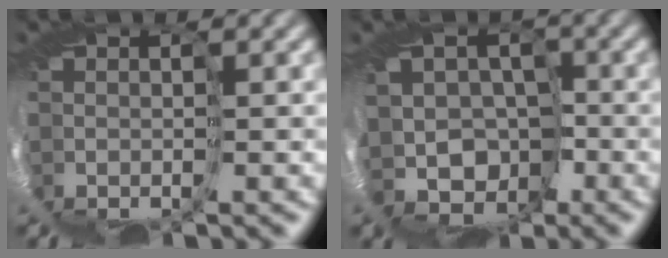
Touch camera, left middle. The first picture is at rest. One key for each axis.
{"total": 5.0, "fx": -1.5, "fy": 4.7, "fz": 1.0, "tx": -0.007, "ty": 0.005, "tz": -0.058}